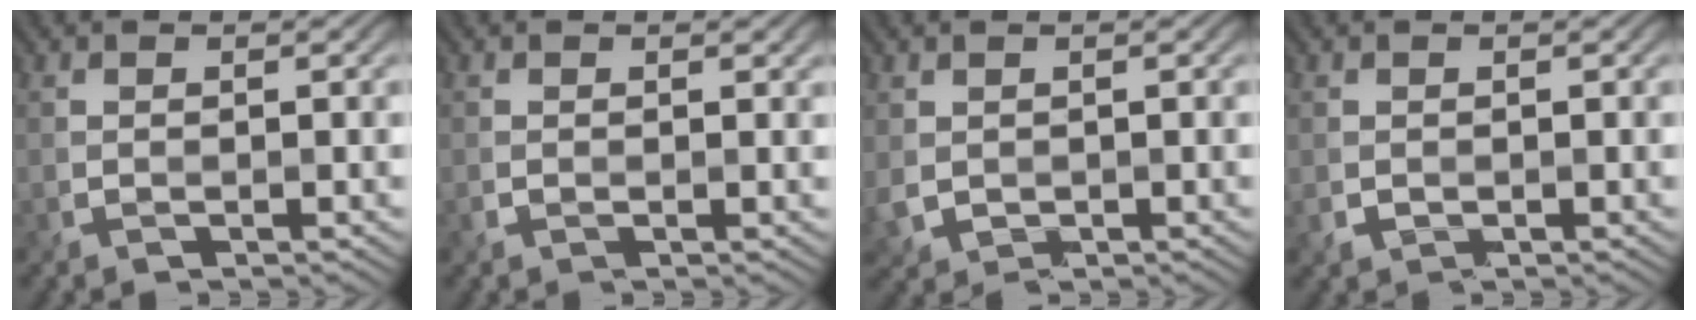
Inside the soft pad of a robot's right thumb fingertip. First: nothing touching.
{"total": 0.6, "force": [0.4, 0.3, 0.1], "torque": [-0.003, -0.002, 0.006]}
{"total": 2.0, "force": [0.4, 1.7, 0.9], "torque": [-0.036, -0.008, 0.009]}
{"total": 0.6, "force": [0.1, 0.5, 0.0], "torque": [-0.003, -0.005, 0.003]}